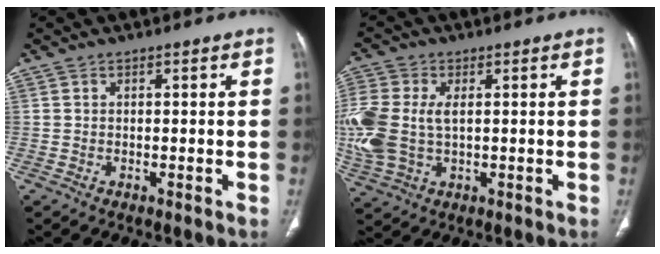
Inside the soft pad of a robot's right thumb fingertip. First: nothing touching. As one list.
[{"total": 13.7, "force": [0.7, 8.6, 10.7], "torque": [-0.278, 0.007, 0.021]}]